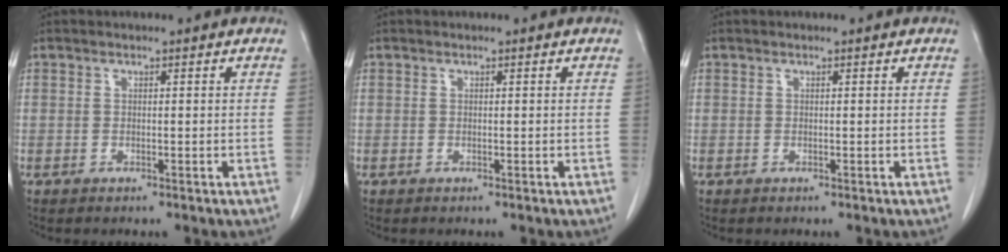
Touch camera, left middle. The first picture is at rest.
{"total": 0.0}
{"total": 0.0}